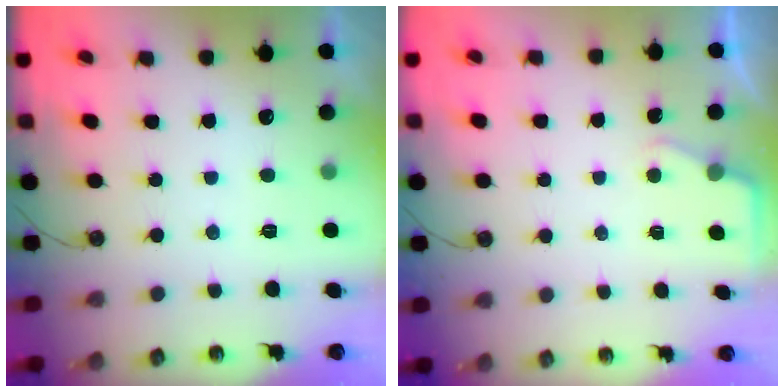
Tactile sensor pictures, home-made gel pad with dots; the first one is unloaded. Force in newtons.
{"total": 2.4, "press": 2.4, "slide": 0.3}